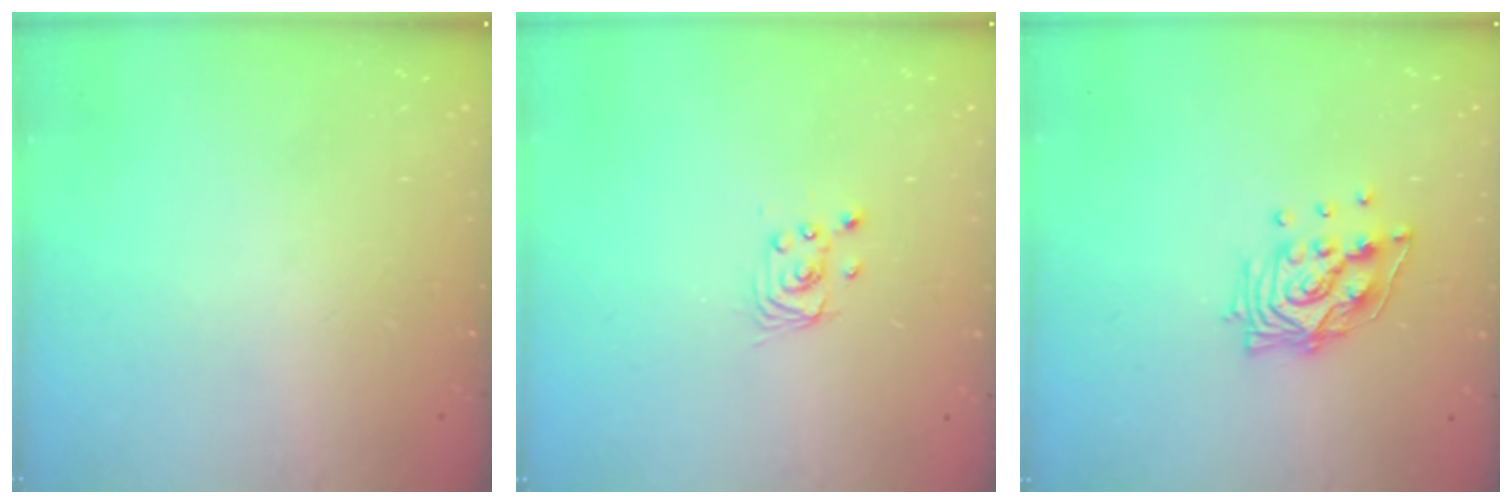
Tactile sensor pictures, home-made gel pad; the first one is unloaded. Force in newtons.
{"total": 2.5, "press": 2.5, "slide": 0.1}
{"total": 11.7, "press": 11.6, "slide": 1.4}